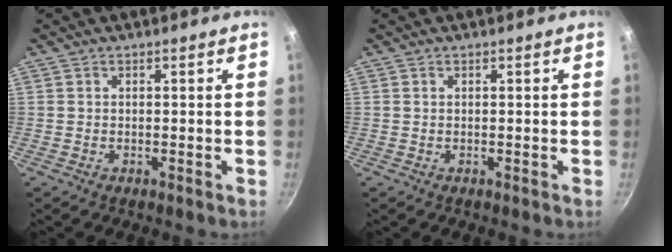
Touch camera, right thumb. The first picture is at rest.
{"total": 0.0}